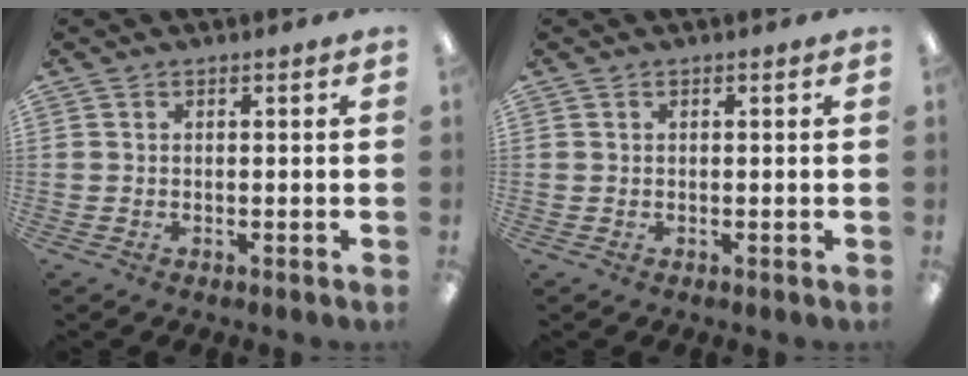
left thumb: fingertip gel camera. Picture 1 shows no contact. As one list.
[{"total": 0.0}]